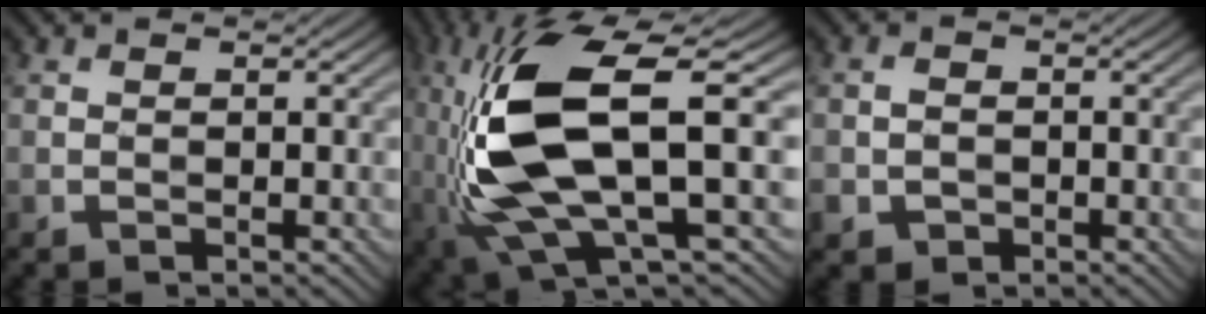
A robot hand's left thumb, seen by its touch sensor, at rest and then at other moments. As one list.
[{"total": 14.3, "force": [-1.1, 4.4, 13.6], "torque": [-0.298, -0.003, -0.017]}, {"total": 2.4, "force": [-1.0, 2.1, 0.9], "torque": [-0.020, -0.002, -0.016]}]